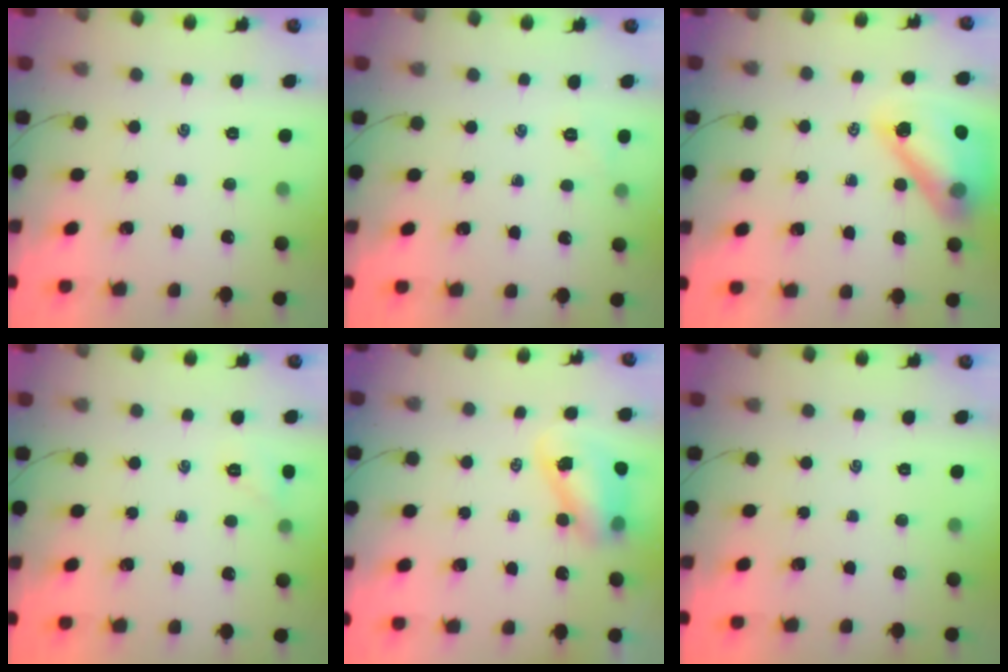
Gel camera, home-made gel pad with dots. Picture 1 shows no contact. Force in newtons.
{"total": 4.5, "press": 4.3, "slide": 1.2}
{"total": 14.5, "press": 13.8, "slide": 4.4}
{"total": 5.2, "press": 5.0, "slide": 1.4}
{"total": 8.2, "press": 8.0, "slide": 1.6}
{"total": 0.0}